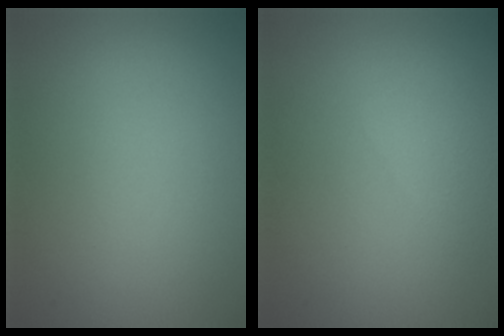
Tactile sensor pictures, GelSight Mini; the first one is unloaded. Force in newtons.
{"total": 1.7, "press": 1.7, "slide": 0.1}